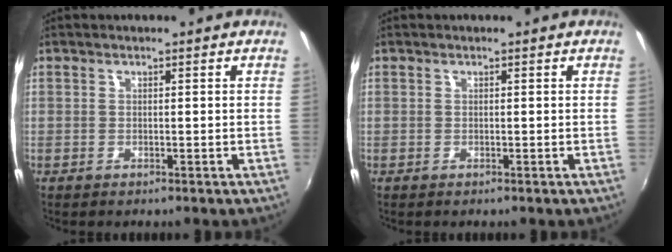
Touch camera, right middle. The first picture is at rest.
{"total": 0.0}